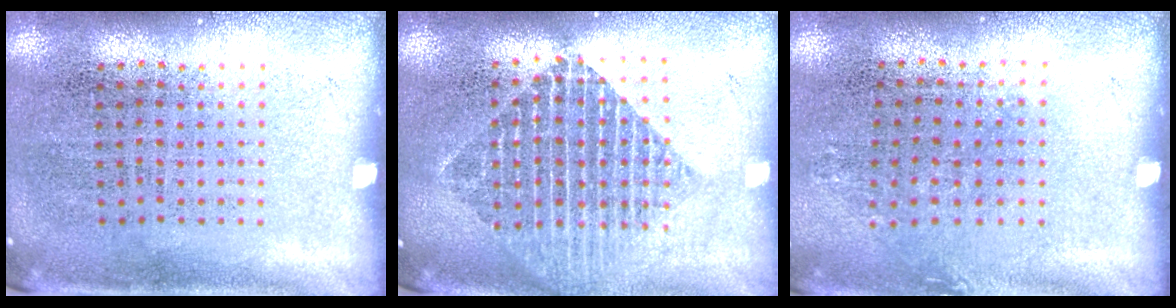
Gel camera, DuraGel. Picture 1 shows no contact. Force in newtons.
{"total": 2.0, "press": 1.6, "slide": 1.2}
{"total": 0.8, "press": 0.7, "slide": 0.5}